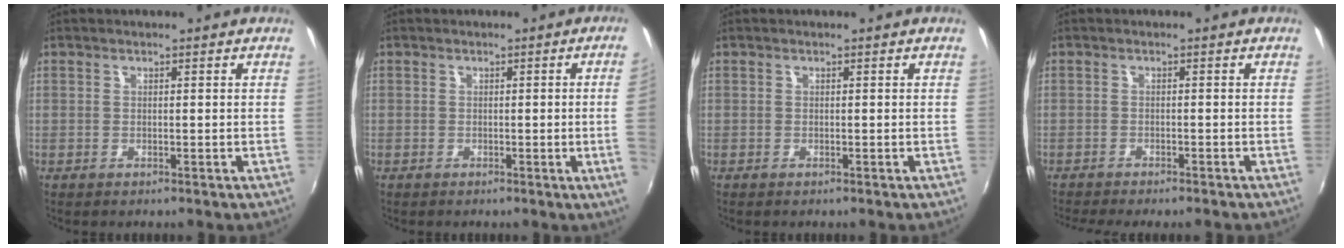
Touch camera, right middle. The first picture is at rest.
{"total": 3.9, "force": [0.1, -1.8, 3.4], "torque": [-0.051, -0.008, 0.006]}
{"total": 0.0}
{"total": 5.2, "force": [-4.6, 0.3, 2.3], "torque": [-0.052, -0.018, -0.073]}